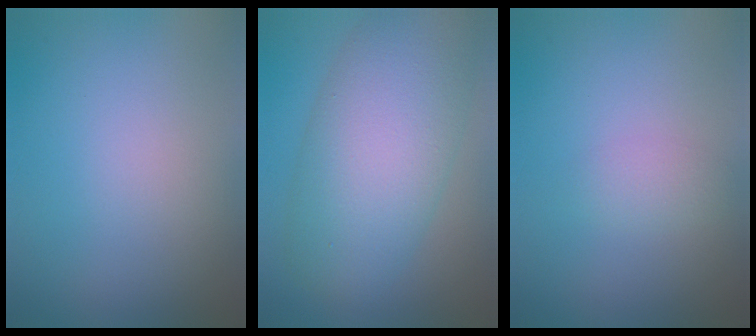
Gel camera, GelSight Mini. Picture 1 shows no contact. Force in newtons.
{"total": 9.7, "press": 9.7, "slide": 0.4}
{"total": 1.2, "press": 1.2, "slide": 0.0}